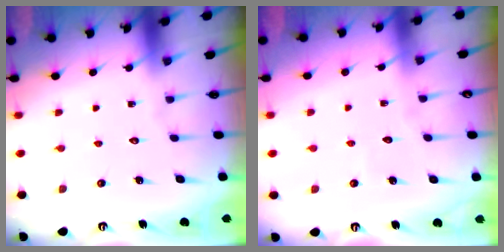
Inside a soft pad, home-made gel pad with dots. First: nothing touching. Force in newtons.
{"total": 3.1, "press": 3.0, "slide": 0.3}